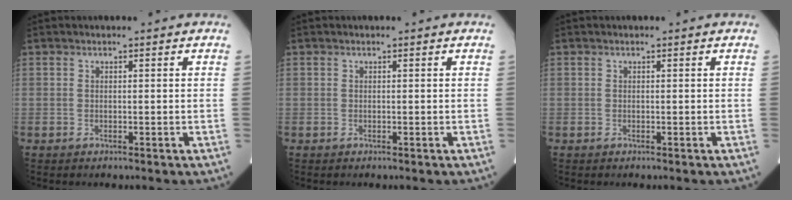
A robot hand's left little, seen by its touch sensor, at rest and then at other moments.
{"total": 0.0}
{"total": 0.0}